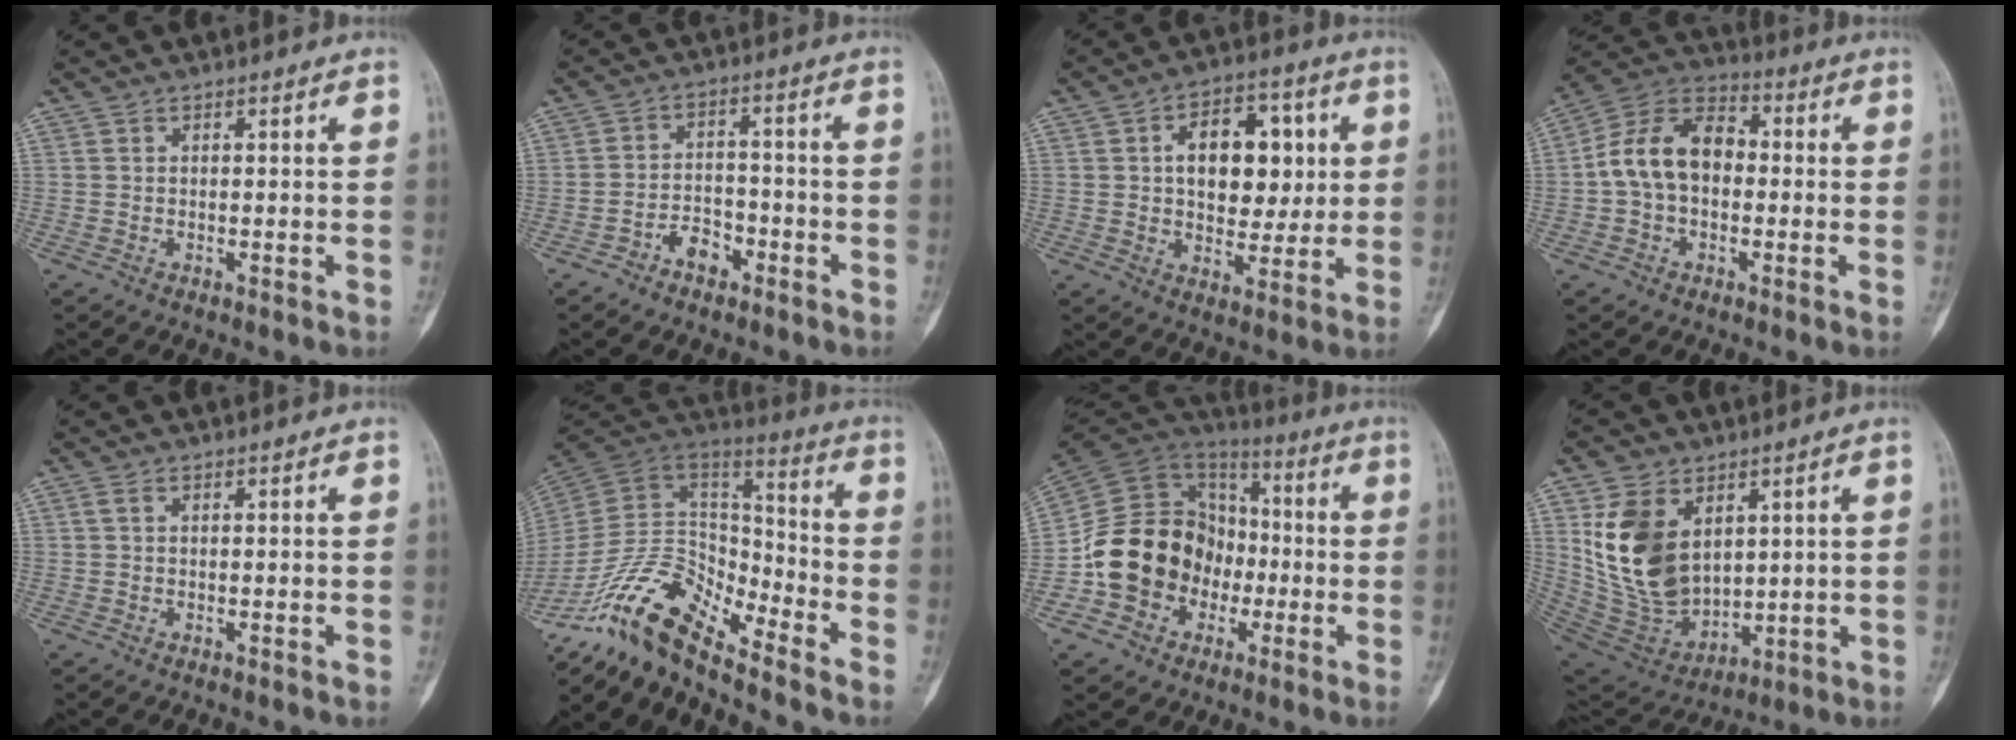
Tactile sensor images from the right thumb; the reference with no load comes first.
{"total": 5.1, "force": [-3.2, 3.2, 2.4], "torque": [-0.025, 0.037, -0.054]}
{"total": 14.2, "force": [2.6, 9.2, 10.5], "torque": [-0.109, 0.007, 0.039]}
{"total": 12.8, "force": [-0.5, 9.0, 9.2], "torque": [-0.154, 0.038, -0.022]}
{"total": 0.7, "force": [0.1, 0.4, 0.6], "torque": [-0.016, 0.002, 0.002]}
{"total": 15.7, "force": [-12.8, 4.8, 7.7], "torque": [-0.133, 0.094, -0.249]}
{"total": 18.5, "force": [-4.5, 15.7, 8.6], "torque": [-0.124, 0.069, -0.077]}
{"total": 16.9, "force": [4.8, 11.5, 11.4], "torque": [-0.189, -0.028, 0.120]}